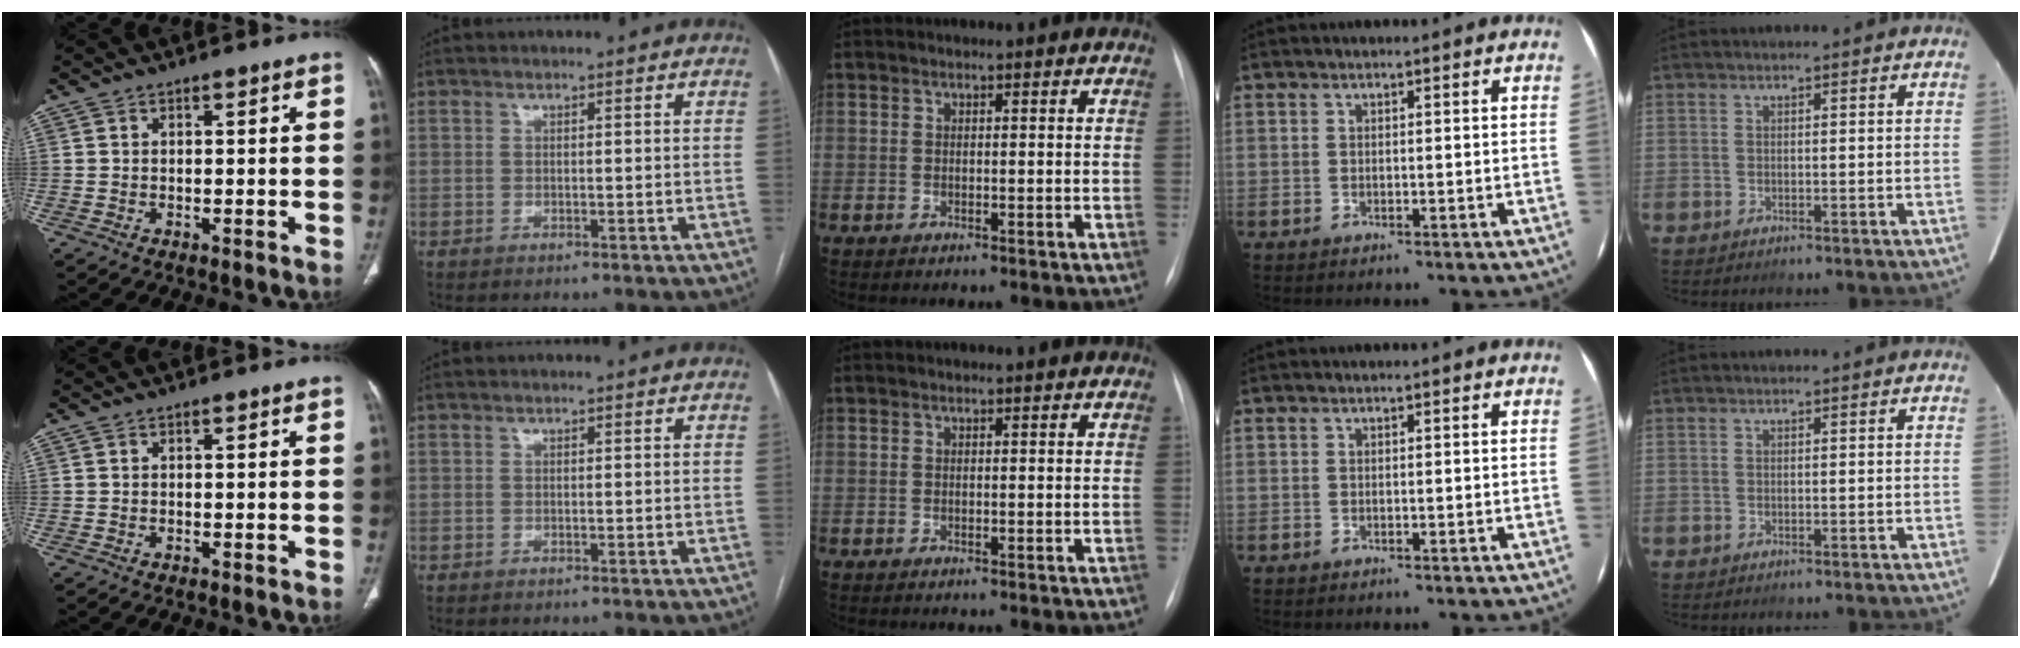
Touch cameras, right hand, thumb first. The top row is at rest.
{}